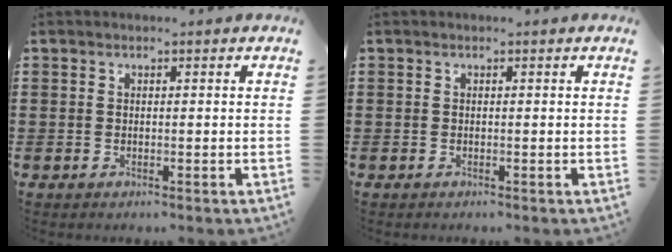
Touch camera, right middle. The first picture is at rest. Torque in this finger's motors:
{"motor_torque": [0.12, -0.07, 0.00, -0.01]}